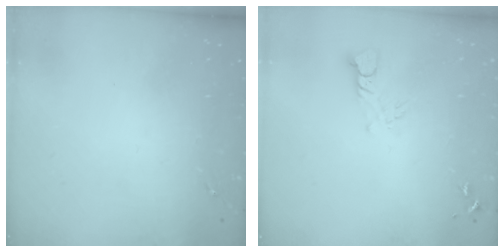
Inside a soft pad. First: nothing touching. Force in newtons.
{"total": 3.4, "press": 3.4, "slide": 0.3}